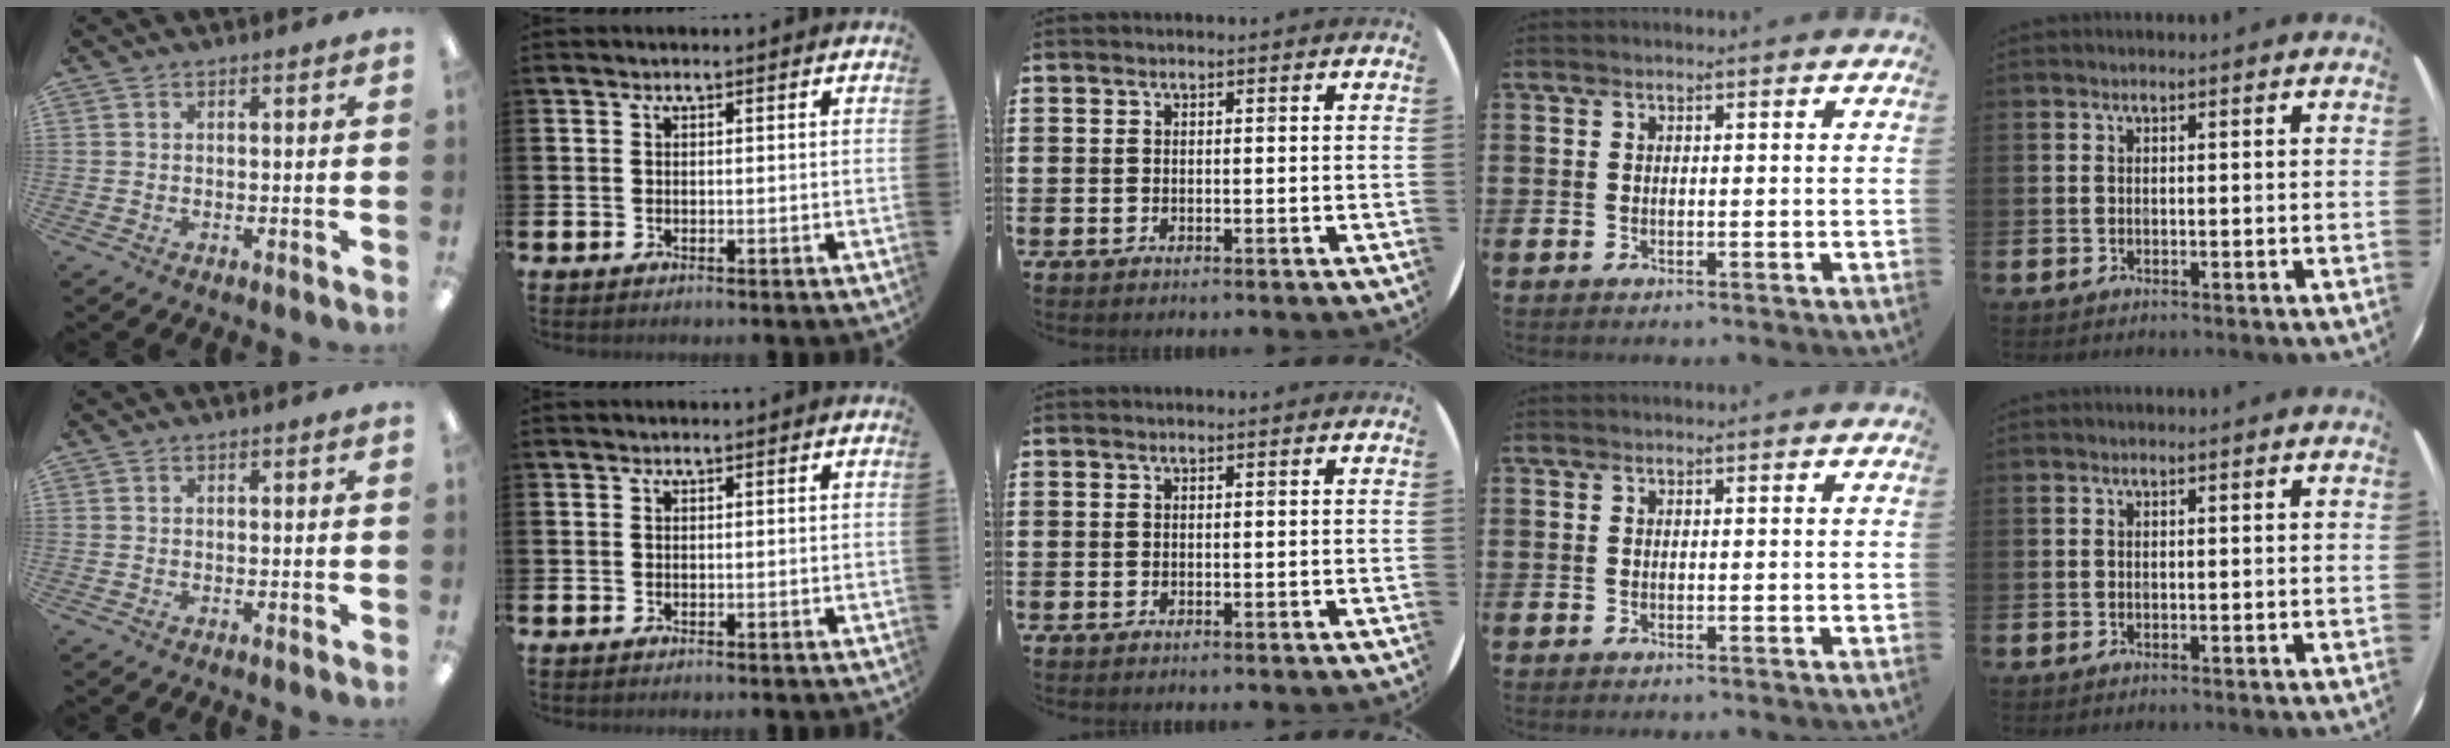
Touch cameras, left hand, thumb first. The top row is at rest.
{}